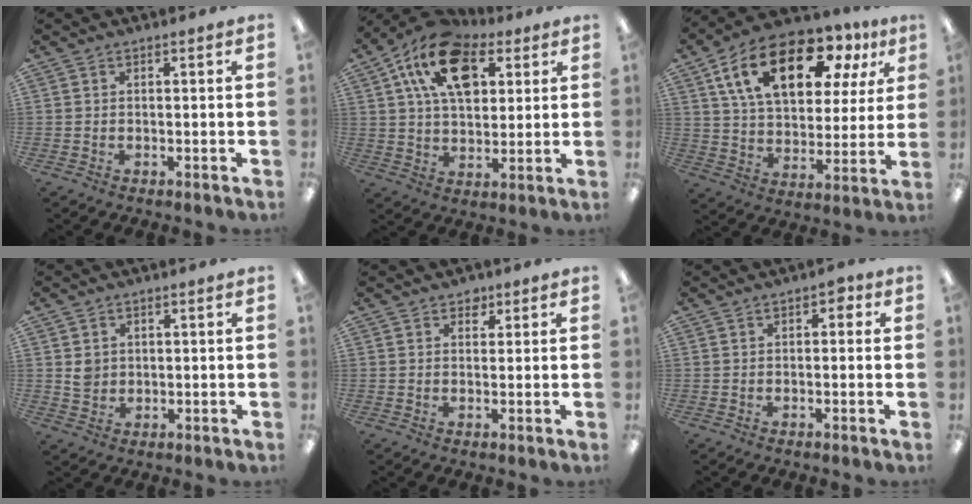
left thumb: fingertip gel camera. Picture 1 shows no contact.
{"total": 17.1, "force": [7.8, 10.3, 11.2], "torque": [-0.190, -0.010, 0.142]}
{"total": 19.8, "force": [10.8, 10.4, 12.9], "torque": [-0.234, -0.024, 0.187]}
{"total": 3.3, "force": [0.7, 3.0, 1.2], "torque": [-0.011, -0.002, 0.010]}
{"total": 2.2, "force": [1.5, 1.5, 0.5], "torque": [0.002, -0.004, 0.023]}
{"total": 1.7, "force": [0.0, 1.2, 1.2], "torque": [-0.015, 0.003, -0.002]}